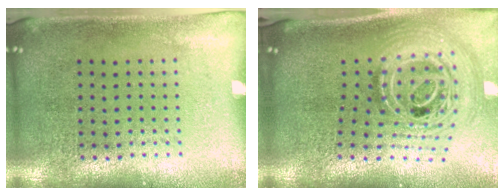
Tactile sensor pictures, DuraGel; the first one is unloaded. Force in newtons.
{"total": 3.0, "press": 2.0, "slide": 2.3}